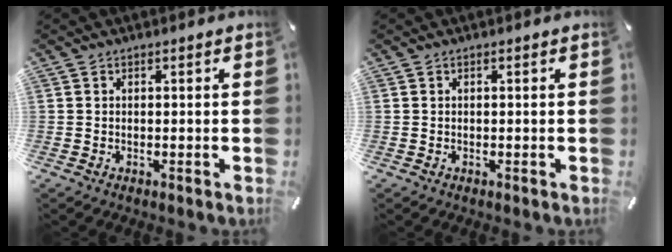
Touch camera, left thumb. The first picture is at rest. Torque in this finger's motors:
{"motor_torque": [0.01, 0.00, 0.00, 0.00, 0.00]}